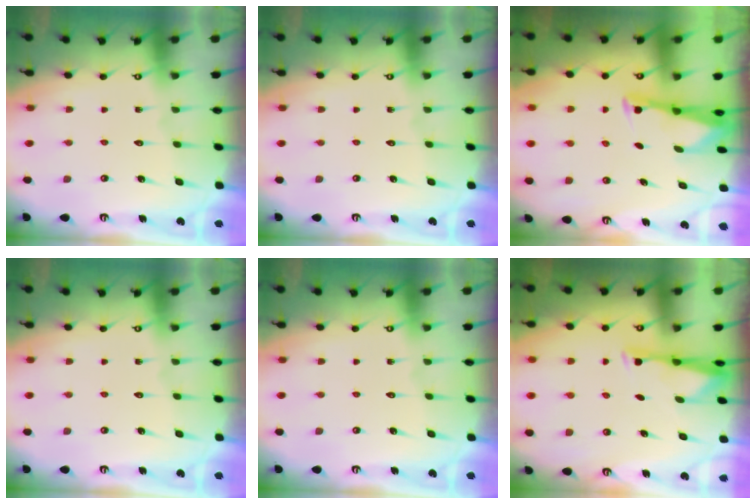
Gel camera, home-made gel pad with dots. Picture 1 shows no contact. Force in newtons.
{"total": 0.0}
{"total": 2.6, "press": 2.6, "slide": 0.1}
{"total": 0.0}
{"total": 0.0}
{"total": 3.3, "press": 3.3, "slide": 0.3}